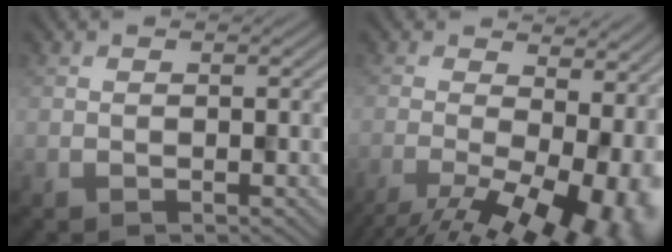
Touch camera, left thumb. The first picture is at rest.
{"total": 12.7, "force": [-4.6, 4.8, 10.8], "torque": [-0.151, -0.016, -0.053]}